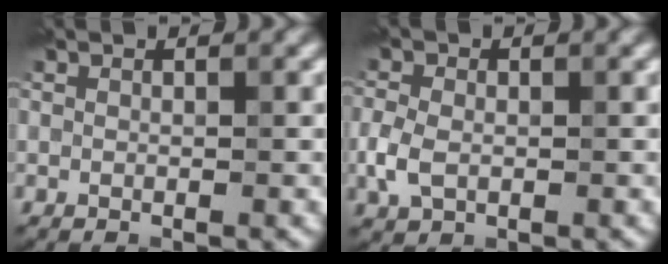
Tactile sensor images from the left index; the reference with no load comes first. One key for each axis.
{"total": 2.8, "fx": -0.6, "fy": 2.1, "fz": 1.9, "tx": -0.045, "ty": -0.002, "tz": -0.015}